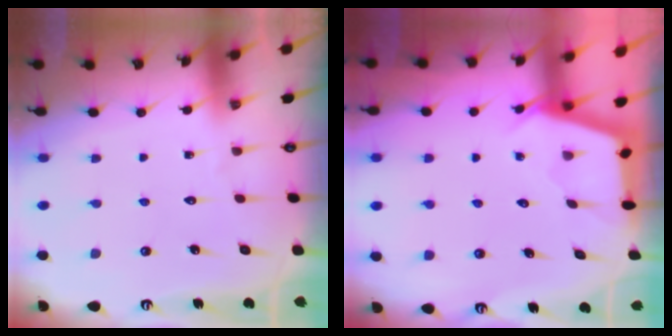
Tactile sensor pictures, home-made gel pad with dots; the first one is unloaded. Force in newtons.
{"total": 2.5, "press": 2.5, "slide": 0.3}